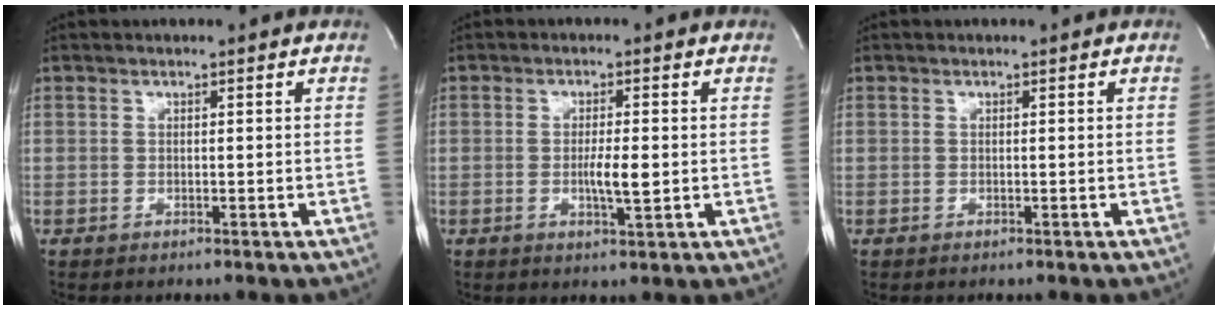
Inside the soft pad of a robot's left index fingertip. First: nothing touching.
{"total": 3.7, "force": [-0.6, 0.5, 3.6], "torque": [-0.065, -0.007, -0.010]}
{"total": 0.0}